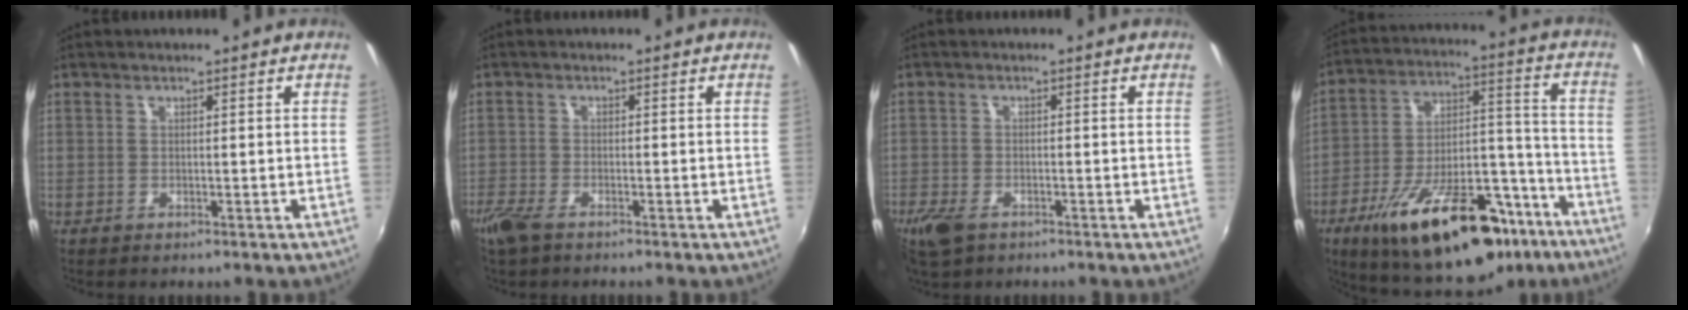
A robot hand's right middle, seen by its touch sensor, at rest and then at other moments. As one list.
[{"total": 4.4, "force": [-3.3, 1.3, 2.6], "torque": [-0.068, -0.013, -0.067]}, {"total": 5.6, "force": [-3.6, 2.8, 3.1], "torque": [-0.083, -0.017, -0.069]}, {"total": 29.0, "force": [-18.1, 12.2, 19.0], "torque": [-0.310, 0.010, -0.257]}]